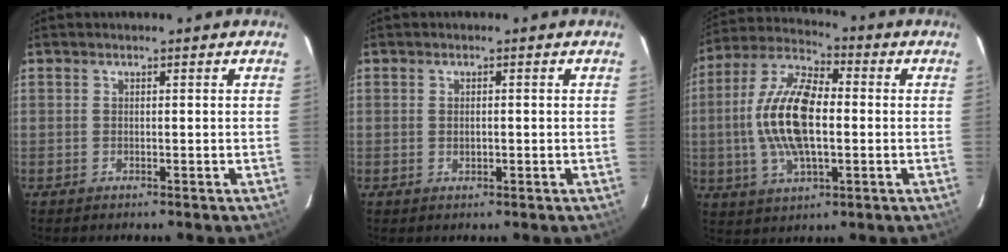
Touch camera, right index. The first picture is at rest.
{"total": 1.4, "force": [-0.1, 0.8, 1.1], "torque": [-0.019, 0.001, -0.001]}
{"total": 15.9, "force": [-0.7, 6.8, 14.4], "torque": [-0.293, 0.009, -0.018]}